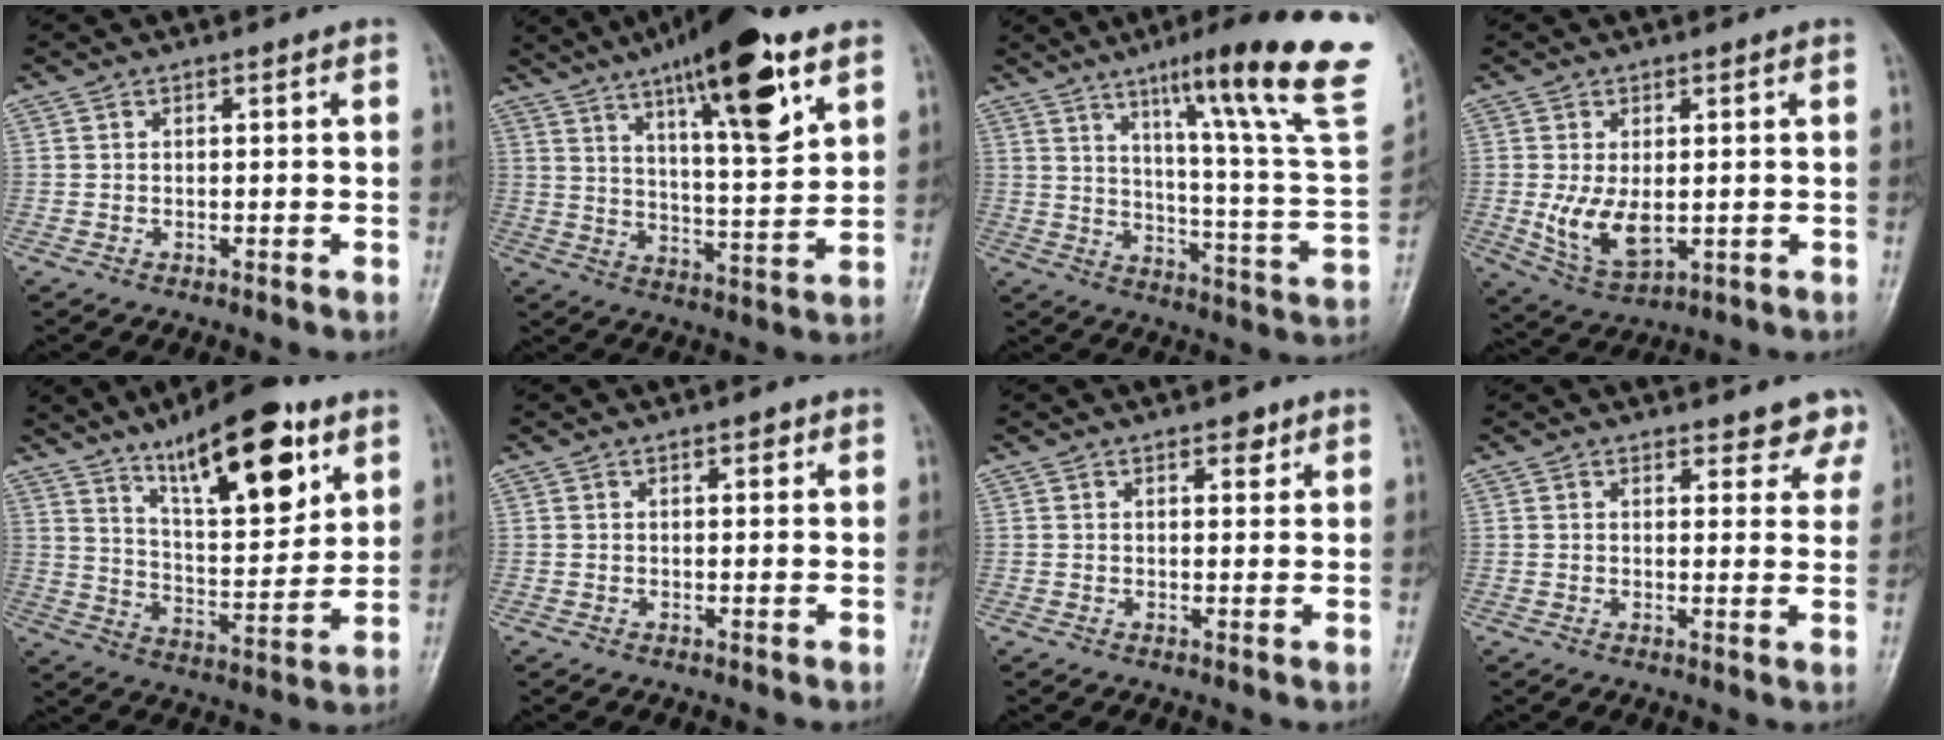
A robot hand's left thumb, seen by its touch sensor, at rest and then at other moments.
{"total": 19.8, "force": [10.8, 4.9, 15.8], "torque": [-0.227, -0.041, 0.174]}
{"total": 26.7, "force": [14.9, 2.5, 22.0], "torque": [-0.295, -0.058, 0.211]}
{"total": 7.8, "force": [-0.3, 4.3, 6.5], "torque": [-0.116, -0.016, 0.009]}
{"total": 19.2, "force": [10.9, 6.6, 14.3], "torque": [-0.186, -0.052, 0.183]}
{"total": 1.5, "force": [0.8, 0.7, 1.1], "torque": [-0.010, -0.001, 0.009]}
{"total": 2.4, "force": [1.5, 1.2, 1.4], "torque": [-0.007, -0.007, 0.021]}
{"total": 5.3, "force": [4.7, 2.2, 1.1], "torque": [0.022, -0.027, 0.042]}